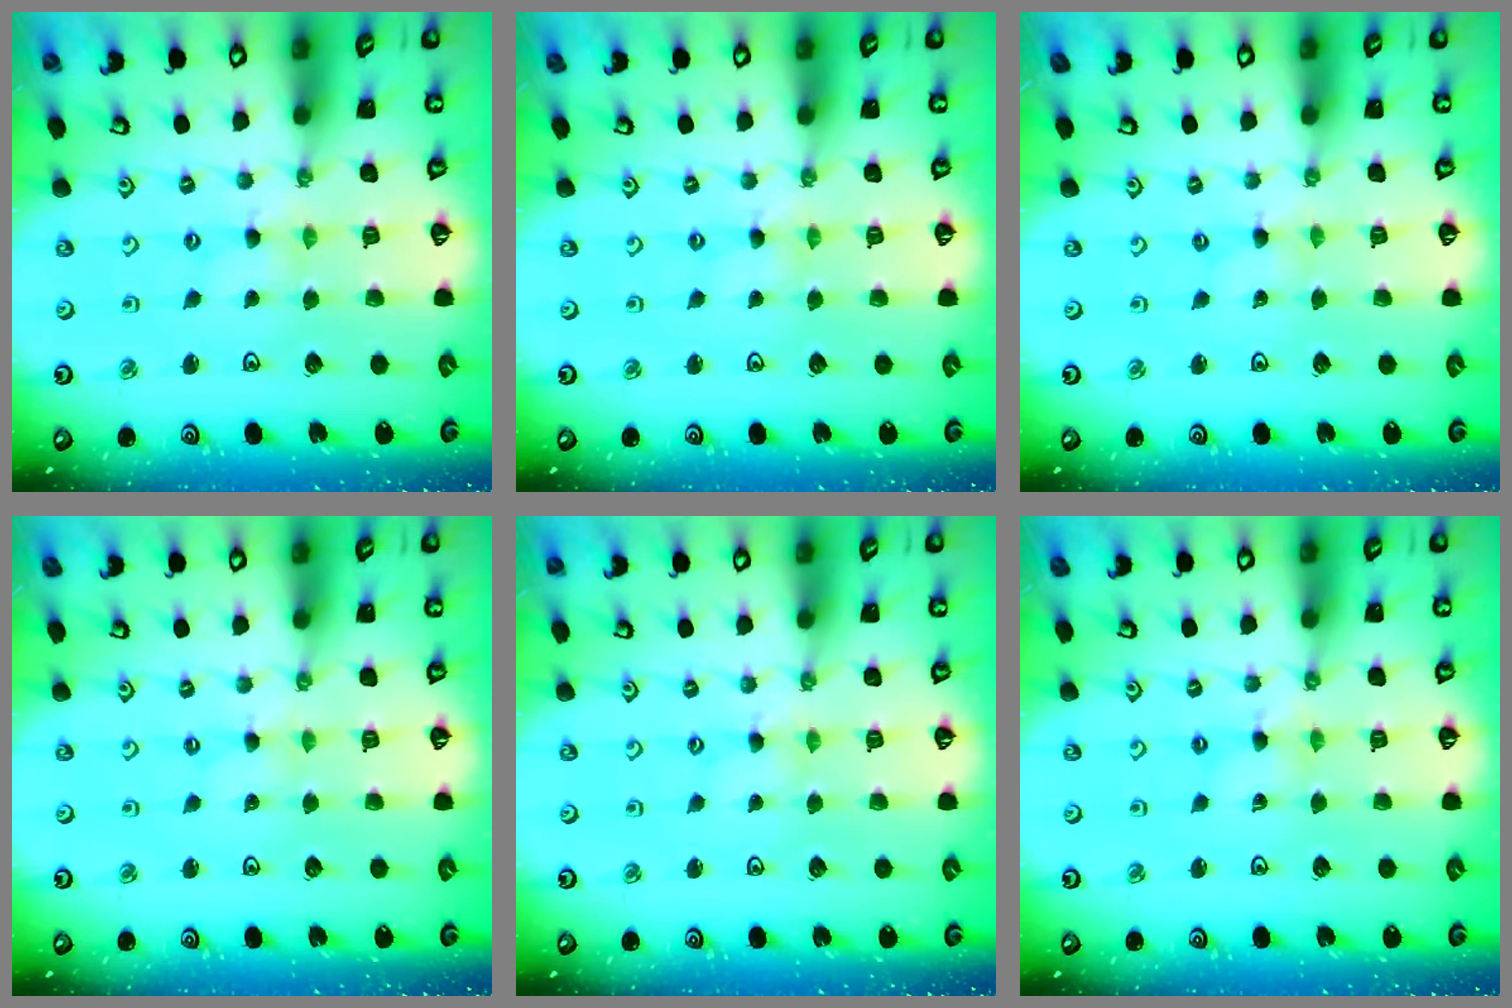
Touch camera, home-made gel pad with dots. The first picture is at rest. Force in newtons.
{"total": 0.0}
{"total": 0.0}
{"total": 0.0}
{"total": 0.6, "press": 0.6, "slide": 0.2}
{"total": 1.3, "press": 1.3, "slide": 0.3}